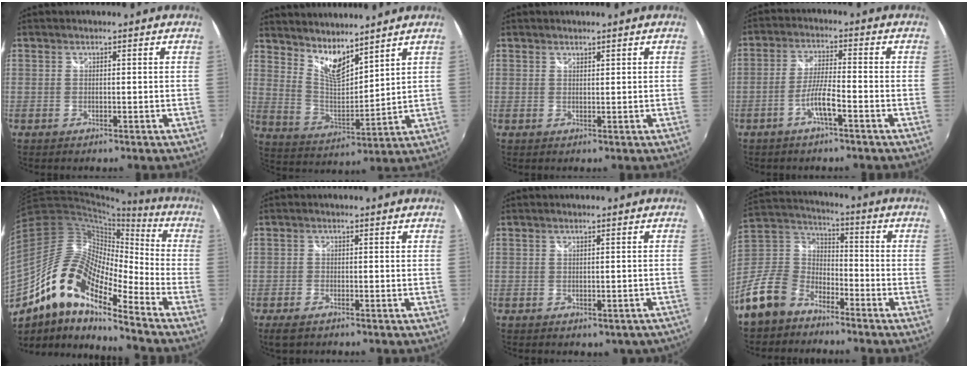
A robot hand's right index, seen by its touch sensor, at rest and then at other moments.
{"total": 8.8, "force": [7.3, 2.0, 4.5], "torque": [-0.077, -0.013, 0.141]}
{"total": 0.8, "force": [0.8, 0.1, 0.0], "torque": [0.000, 0.000, 0.015]}
{"total": 5.2, "force": [-2.8, 0.3, 4.3], "torque": [-0.090, 0.001, -0.052]}
{"total": 18.8, "force": [-11.2, 6.3, 13.8], "torque": [-0.236, -0.010, -0.230]}
{"total": 3.5, "force": [-2.5, 1.4, 2.0], "torque": [-0.048, -0.011, -0.045]}
{"total": 3.9, "force": [-2.7, 2.2, 1.7], "torque": [-0.029, -0.005, -0.022]}
{"total": 14.2, "force": [-9.4, 9.0, 5.7], "torque": [-0.152, 0.026, -0.175]}